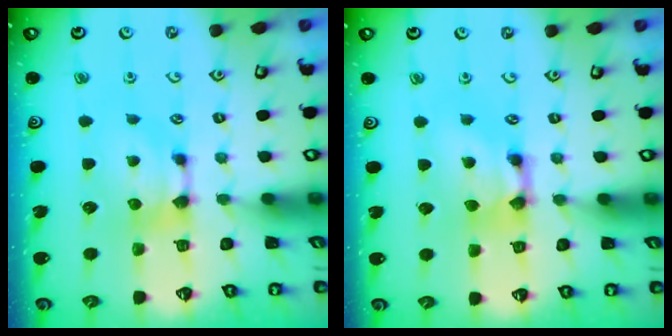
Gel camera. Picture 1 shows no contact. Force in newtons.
{"total": 2.7, "press": 2.7, "slide": 0.2}